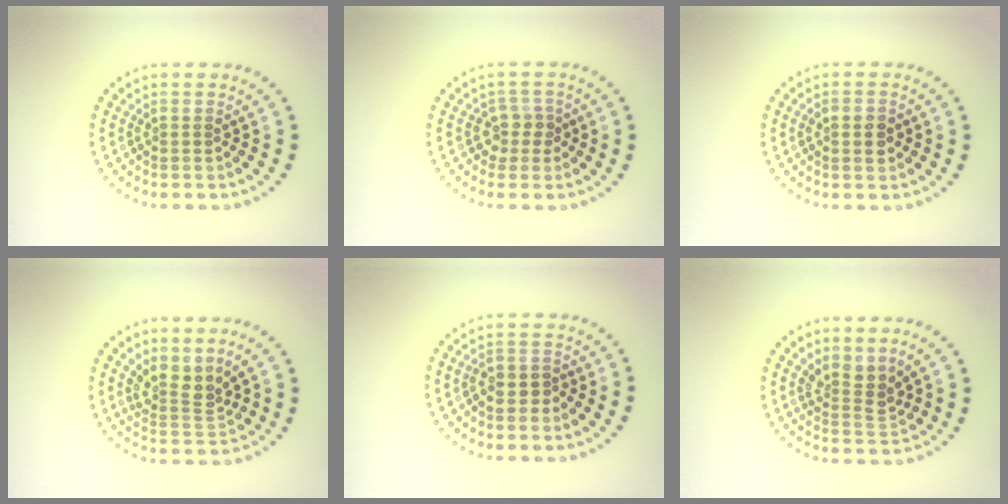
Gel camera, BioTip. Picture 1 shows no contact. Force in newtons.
{"total": 1.9, "press": 1.5, "slide": 1.1}
{"total": 1.8, "press": 1.8, "slide": 0.2}
{"total": 3.0, "press": 2.1, "slide": 2.1}
{"total": 1.7, "press": 1.6, "slide": 0.8}
{"total": 2.6, "press": 2.0, "slide": 1.8}